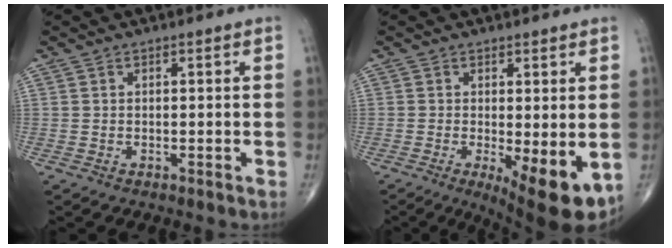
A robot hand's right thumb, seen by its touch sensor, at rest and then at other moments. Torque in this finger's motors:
{"motor_torque": [0.05, 0.80, 0.14, -0.34, 0.04]}